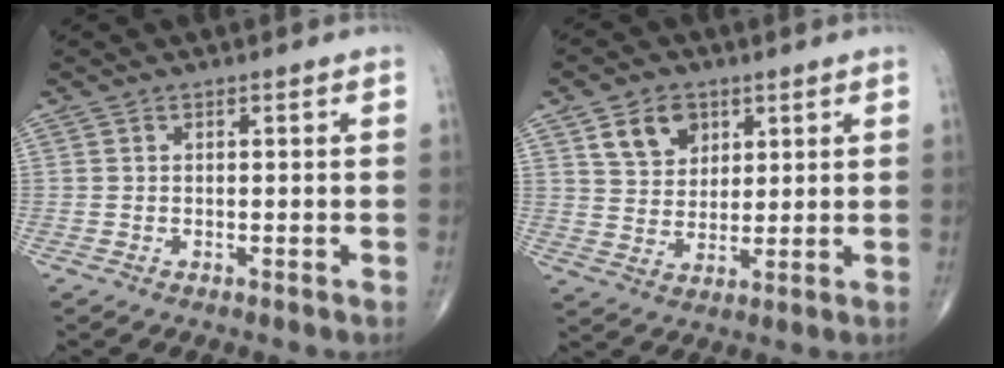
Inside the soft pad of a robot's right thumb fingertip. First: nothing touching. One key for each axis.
{"total": 8.0, "fx": 3.9, "fy": 5.9, "fz": 3.8, "tx": -0.040, "ty": -0.020, "tz": 0.072}